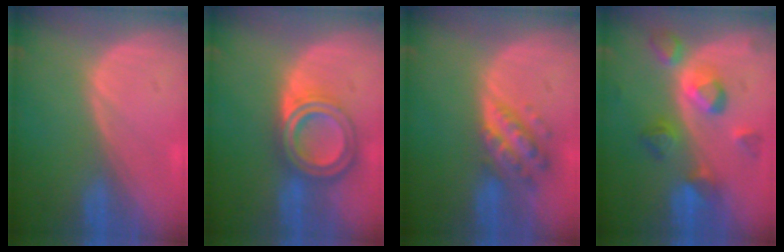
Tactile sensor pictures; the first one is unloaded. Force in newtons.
{"total": 7.2, "press": 7.2, "slide": 0.4}
{"total": 6.4, "press": 5.7, "slide": 2.9}
{"total": 7.5, "press": 7.5, "slide": 0.7}